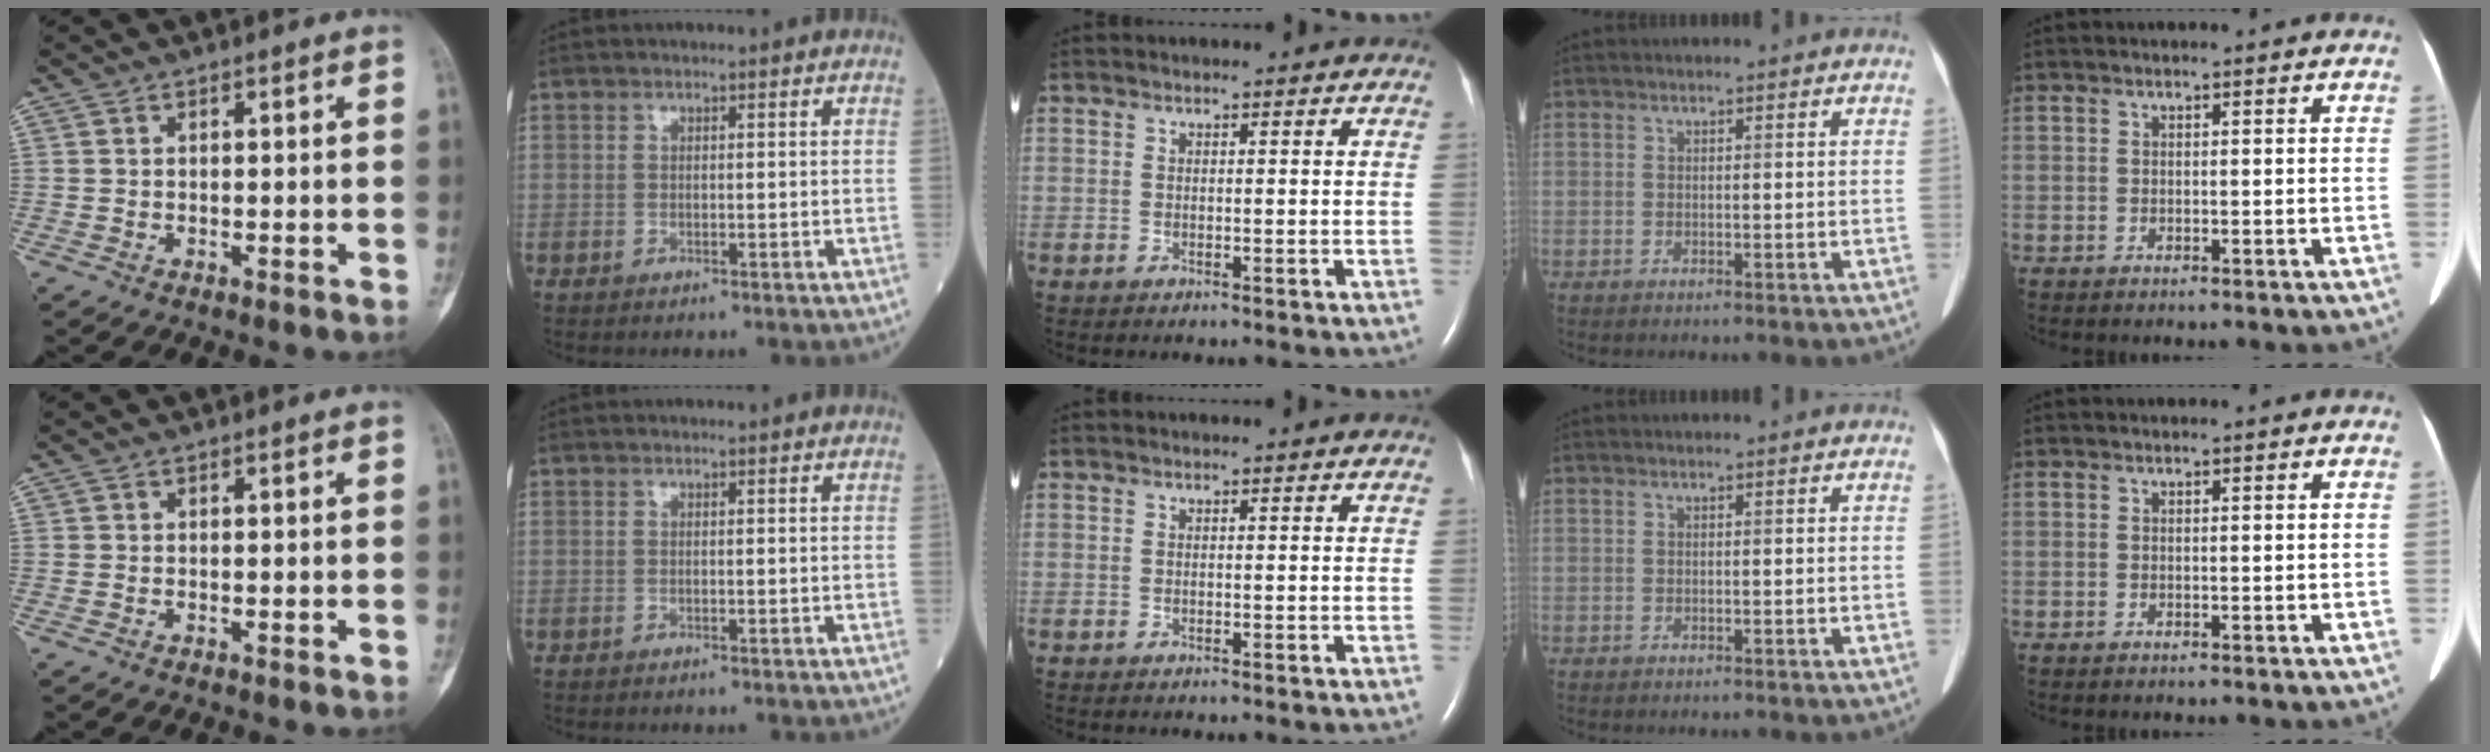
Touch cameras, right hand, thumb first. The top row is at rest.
{}